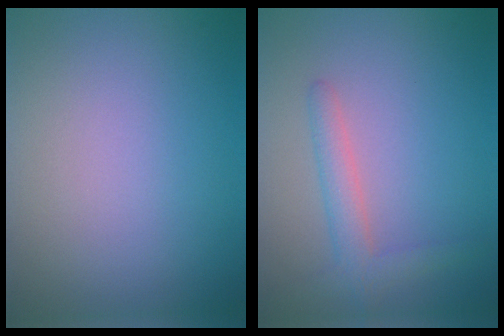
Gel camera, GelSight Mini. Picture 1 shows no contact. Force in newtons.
{"total": 2.6, "press": 2.6, "slide": 0.2}